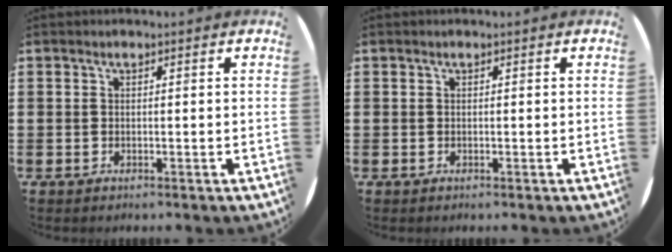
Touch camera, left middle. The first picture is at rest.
{"total": 0.0}